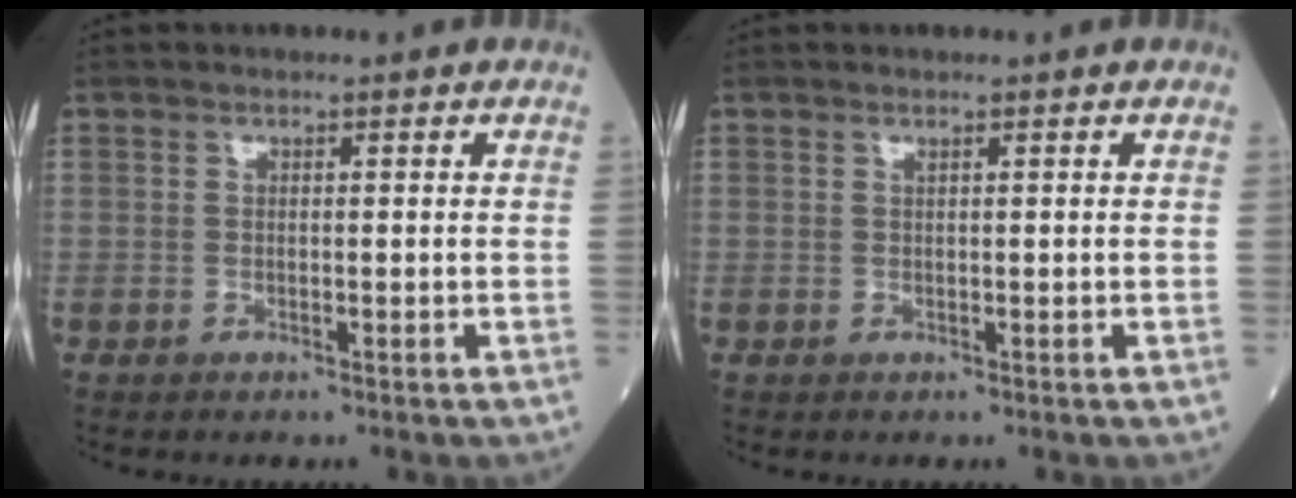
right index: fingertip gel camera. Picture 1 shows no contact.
{"total": 0.0}